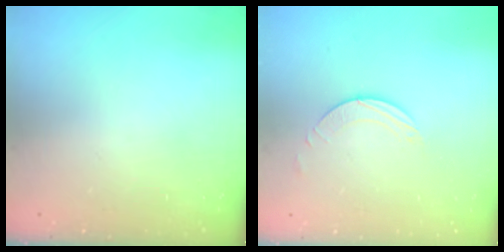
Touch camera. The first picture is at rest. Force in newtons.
{"total": 2.0, "press": 2.0, "slide": 0.2}